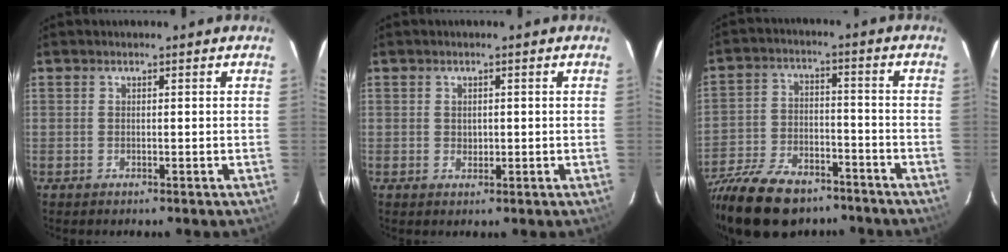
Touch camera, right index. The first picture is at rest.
{"total": 1.3, "force": [0.2, 1.2, 0.7], "torque": [-0.008, 0.002, 0.004]}
{"total": 21.6, "force": [-16.4, 9.8, 10.2], "torque": [-0.234, -0.014, -0.263]}